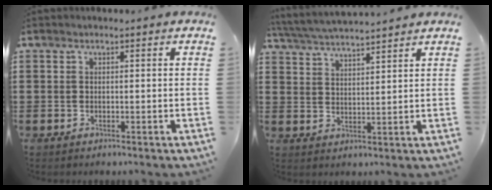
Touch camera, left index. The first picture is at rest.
{"total": 4.1, "force": [4.1, -0.4, 0.7], "torque": [-0.030, -0.020, 0.071]}